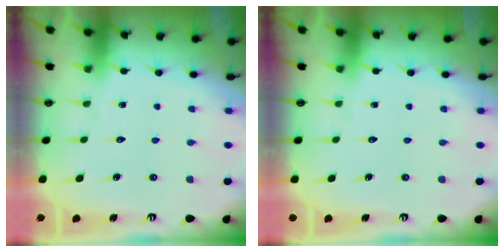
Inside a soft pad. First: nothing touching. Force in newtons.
{"total": 0.0}